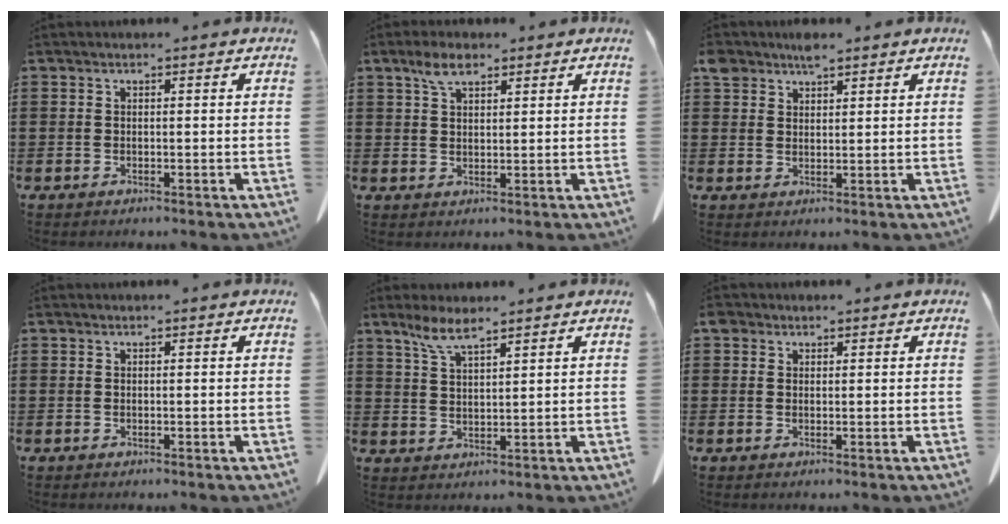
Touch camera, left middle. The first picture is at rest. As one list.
[{"total": 4.3, "force": [2.7, 1.6, 2.9], "torque": [-0.063, 0.004, 0.050]}, {"total": 3.3, "force": [2.8, 1.4, 1.3], "torque": [-0.026, -0.002, 0.053]}, {"total": 0.0}, {"total": 5.1, "force": [3.7, 0.7, 3.4], "torque": [-0.076, -0.003, 0.067]}, {"total": 1.4, "force": [1.0, 0.9, 0.4], "torque": [-0.014, 0.002, 0.021]}]